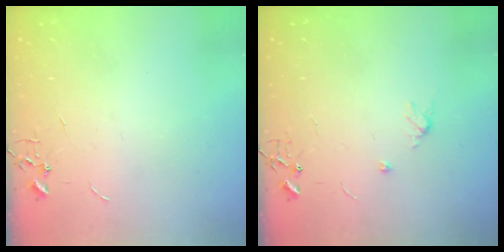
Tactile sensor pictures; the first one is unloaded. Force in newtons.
{"total": 5.6, "press": 5.6, "slide": 0.6}